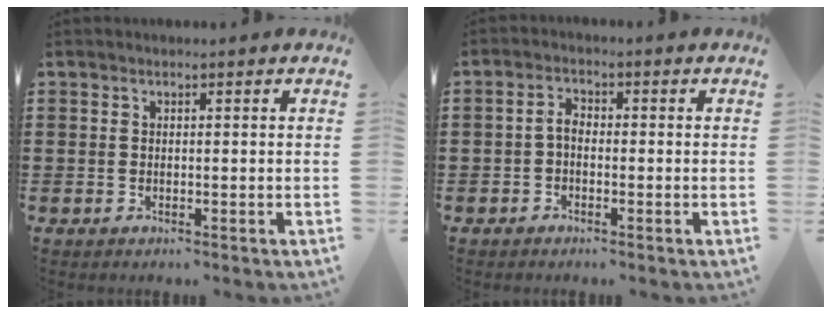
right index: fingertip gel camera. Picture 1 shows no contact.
{"total": 2.3, "force": [-0.8, 1.2, 1.7], "torque": [-0.042, 0.002, -0.019]}